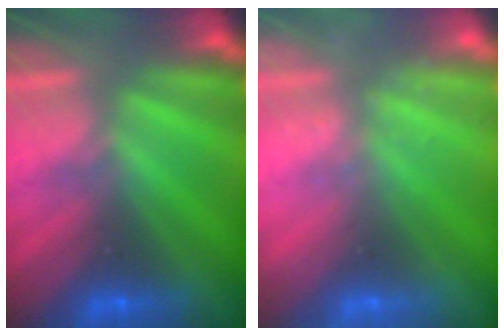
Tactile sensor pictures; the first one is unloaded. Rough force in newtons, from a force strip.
{"total": 2.2}